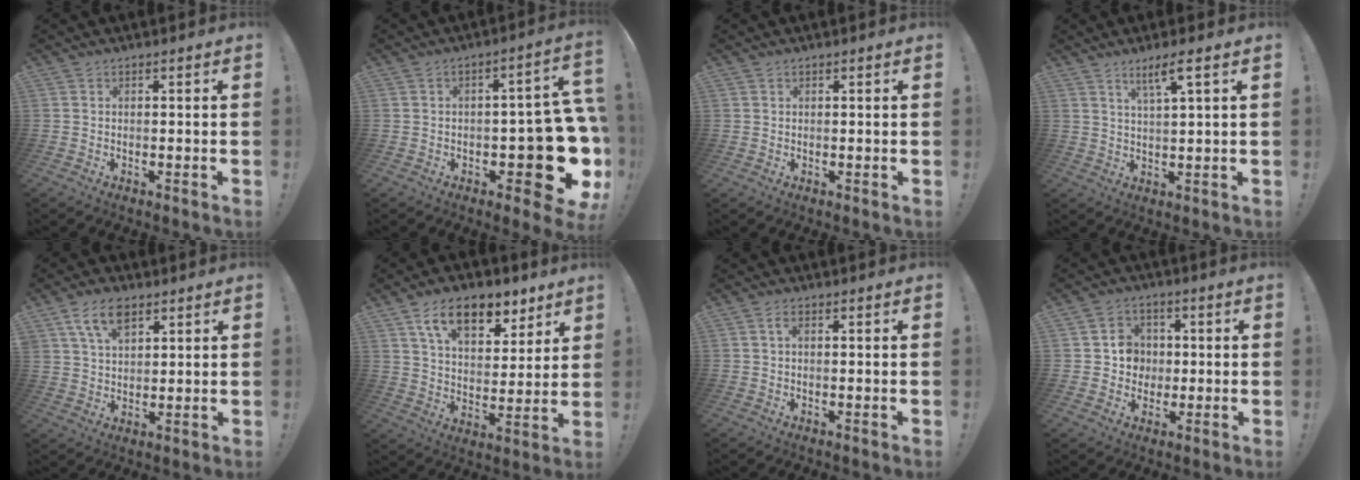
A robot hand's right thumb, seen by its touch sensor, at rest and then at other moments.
{"total": 17.5, "force": [-5.5, 7.0, 15.1], "torque": [-0.169, 0.025, -0.080]}
{"total": 1.4, "force": [0.8, 1.1, 0.0], "torque": [0.001, -0.005, 0.015]}
{"total": 5.6, "force": [3.4, 0.0, 4.5], "torque": [-0.080, -0.012, 0.052]}
{"total": 9.5, "force": [5.6, 5.3, 5.5], "torque": [-0.105, -0.008, 0.108]}
{"total": 15.1, "force": [9.2, 8.0, 9.0], "torque": [-0.140, -0.040, 0.162]}
{"total": 1.8, "force": [0.5, 0.9, 1.5], "torque": [-0.028, 0.004, 0.007]}
{"total": 7.8, "force": [0.6, 7.5, 2.4], "torque": [-0.038, 0.004, 0.019]}